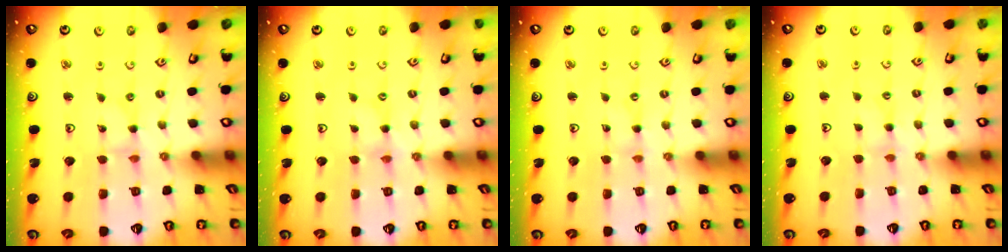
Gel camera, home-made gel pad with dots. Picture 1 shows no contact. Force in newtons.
{"total": 0.7, "press": 0.7, "slide": 0.2}
{"total": 0.0}
{"total": 2.7, "press": 2.6, "slide": 0.4}